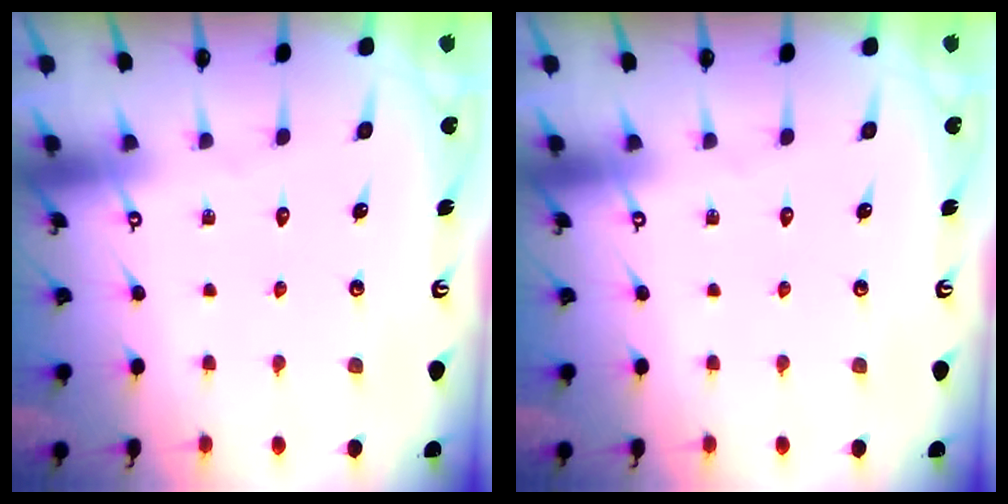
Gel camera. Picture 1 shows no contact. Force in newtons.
{"total": 0.0}